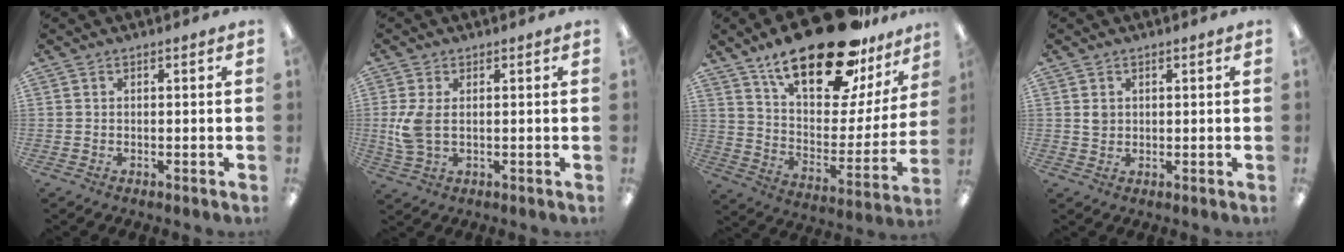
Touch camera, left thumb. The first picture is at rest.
{"total": 6.6, "force": [0.4, 3.5, 5.6], "torque": [-0.133, -0.002, 0.002]}
{"total": 28.5, "force": [19.5, 10.7, 17.8], "torque": [-0.283, -0.118, 0.328]}
{"total": 2.2, "force": [0.8, 1.8, 1.0], "torque": [-0.005, -0.001, 0.010]}